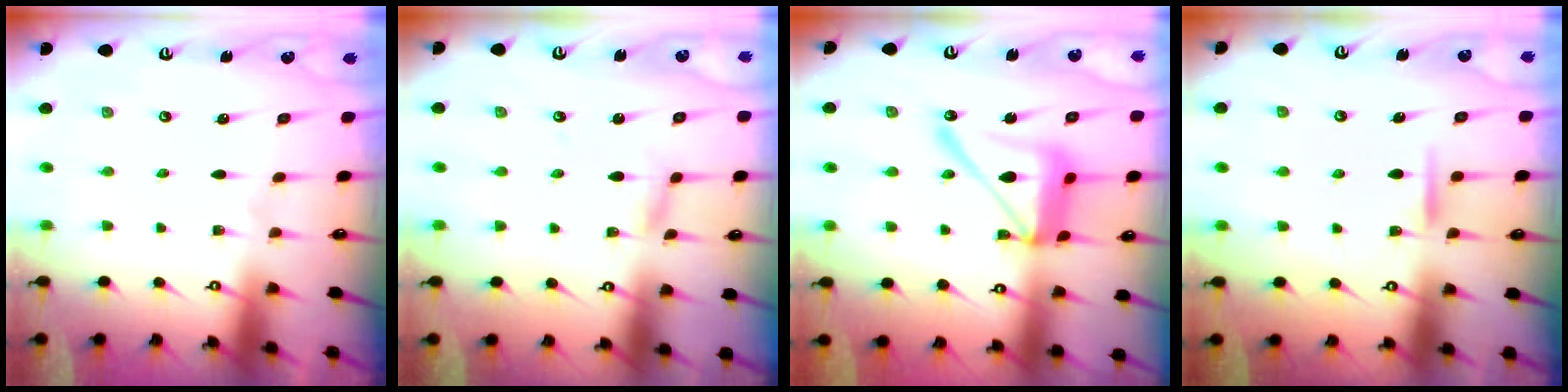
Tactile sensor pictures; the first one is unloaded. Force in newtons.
{"total": 2.4, "press": 2.4, "slide": 0.2}
{"total": 16.0, "press": 16.0, "slide": 1.4}
{"total": 7.1, "press": 7.0, "slide": 0.7}